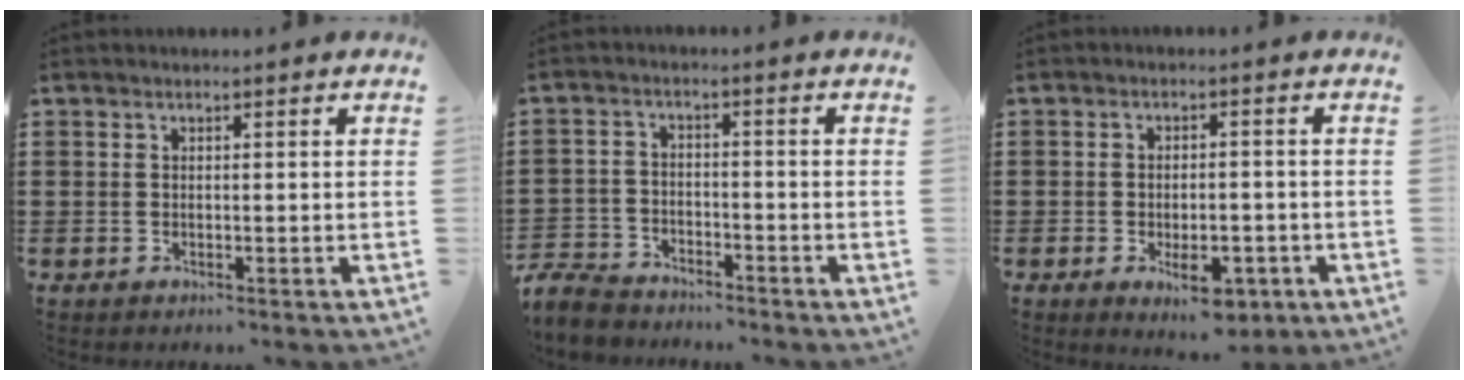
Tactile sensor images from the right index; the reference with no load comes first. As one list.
[{"total": 4.6, "force": [-4.4, 1.1, 0.4], "torque": [-0.030, -0.002, -0.096]}, {"total": 5.8, "force": [-2.7, 2.6, 4.4], "torque": [-0.061, 0.004, -0.046]}]